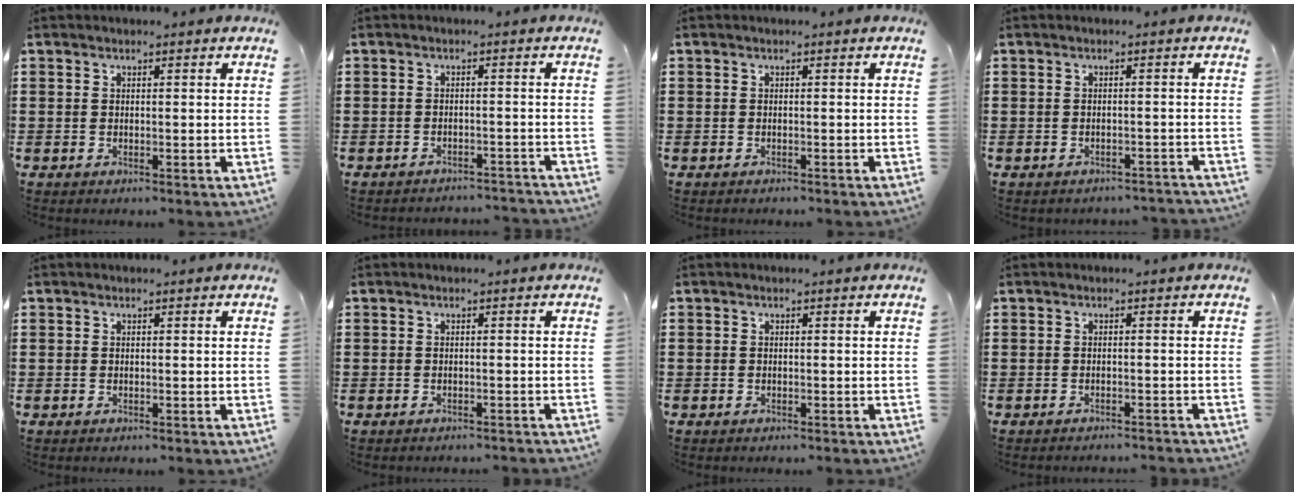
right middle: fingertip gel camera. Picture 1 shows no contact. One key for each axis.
{"total": 2.1, "fx": -2.1, "fy": 0.2, "fz": -0.2, "tx": -0.003, "ty": 0.004, "tz": -0.047}
{"total": 0.6, "fx": -0.5, "fy": 0.3, "fz": -0.2, "tx": 0.003, "ty": 0.005, "tz": -0.012}
{"total": 1.4, "fx": -1.4, "fy": 0.2, "fz": 0.1, "tx": -0.007, "ty": 0.002, "tz": -0.030}
{"total": 0.0}
{"total": 0.9, "fx": -0.9, "fy": 0.1, "fz": 0.0, "tx": -0.002, "ty": 0.001, "tz": -0.019}
{"total": 0.7, "fx": -0.5, "fy": 0.5, "fz": -0.1, "tx": 0.001, "ty": 0.004, "tz": -0.012}
{"total": 1.1, "fx": -1.1, "fy": -0.1, "fz": 0.1, "tx": -0.004, "ty": 0.002, "tz": -0.022}